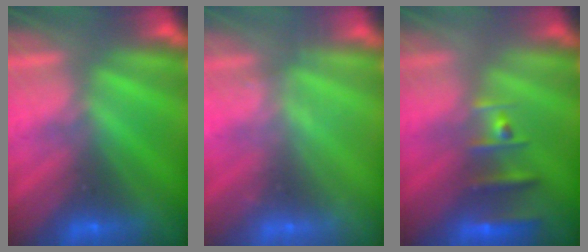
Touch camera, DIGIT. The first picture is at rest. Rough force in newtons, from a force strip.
{"total": 2.2}
{"total": 2.4}